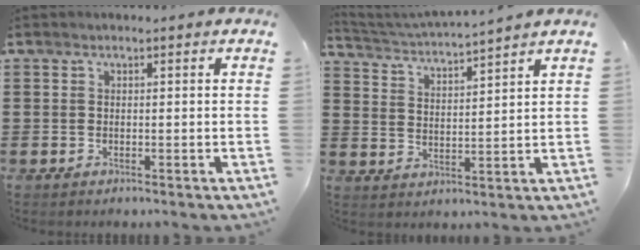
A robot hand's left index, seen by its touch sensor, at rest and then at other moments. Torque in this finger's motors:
{"motor_torque": [-0.11, 0.22, -0.03, 0.02]}